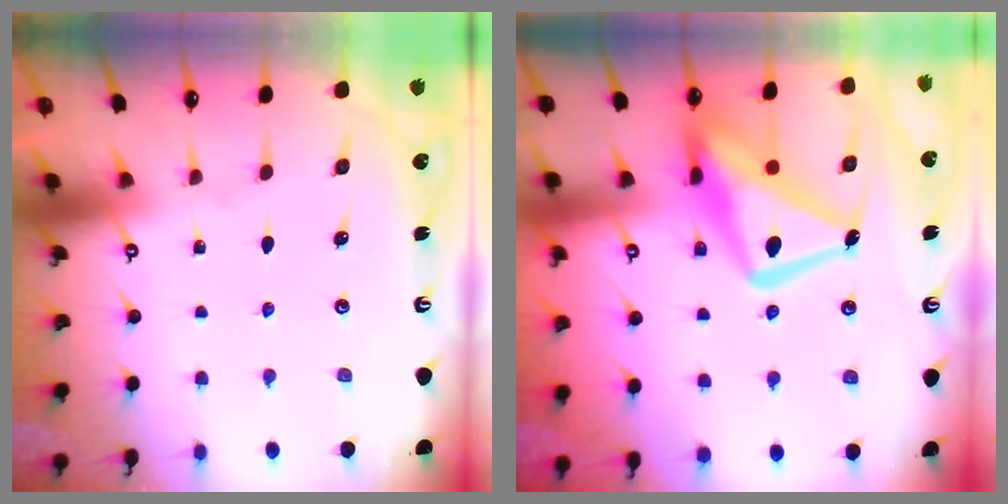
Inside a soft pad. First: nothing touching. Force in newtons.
{"total": 17.3, "press": 17.2, "slide": 1.9}